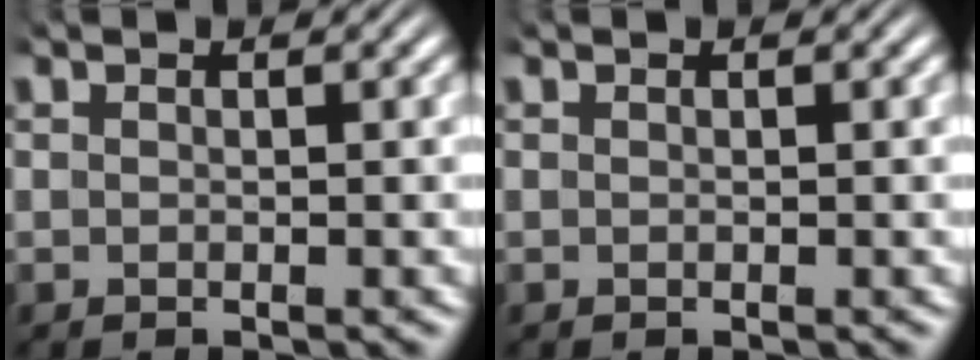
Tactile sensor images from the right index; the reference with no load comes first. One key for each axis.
{"total": 0.0}